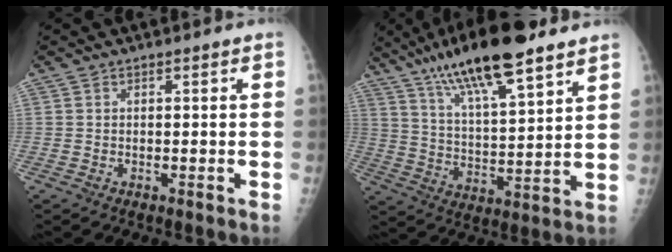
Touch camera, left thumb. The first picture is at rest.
{"total": 19.2, "force": [12.9, 4.5, 13.5], "torque": [-0.223, -0.045, 0.226]}